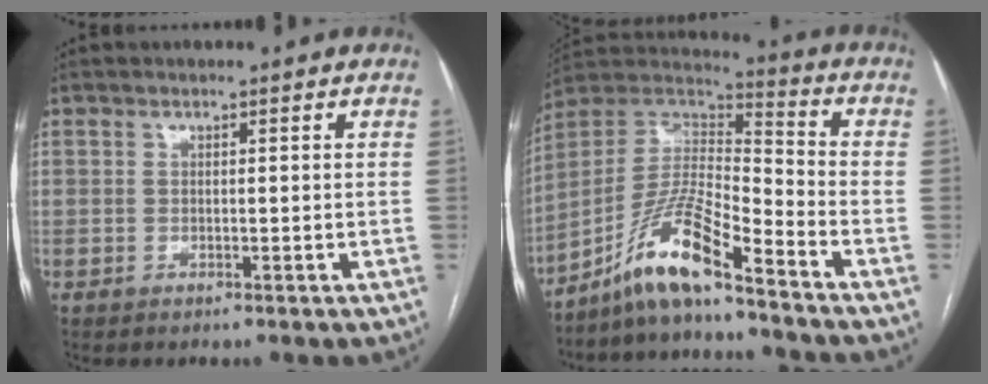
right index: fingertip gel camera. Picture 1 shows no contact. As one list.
[{"total": 12.2, "force": [-9.1, 0.5, 8.2], "torque": [-0.164, 0.014, -0.171]}]